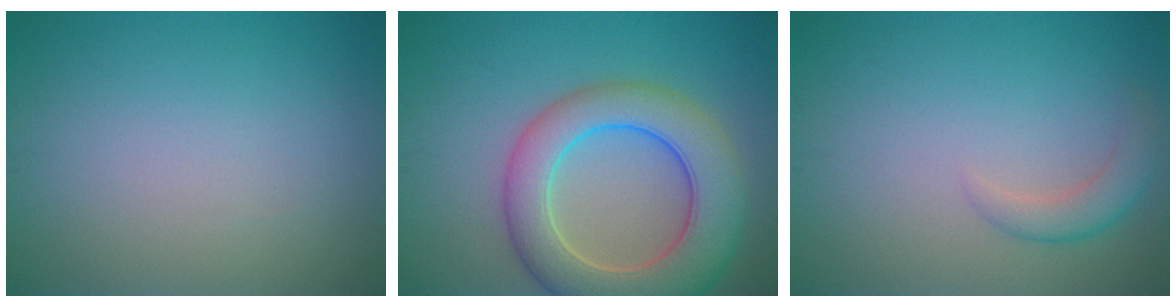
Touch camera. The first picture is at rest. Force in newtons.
{"total": 9.1, "press": 9.1, "slide": 0.5}
{"total": 2.2, "press": 2.2, "slide": 0.1}